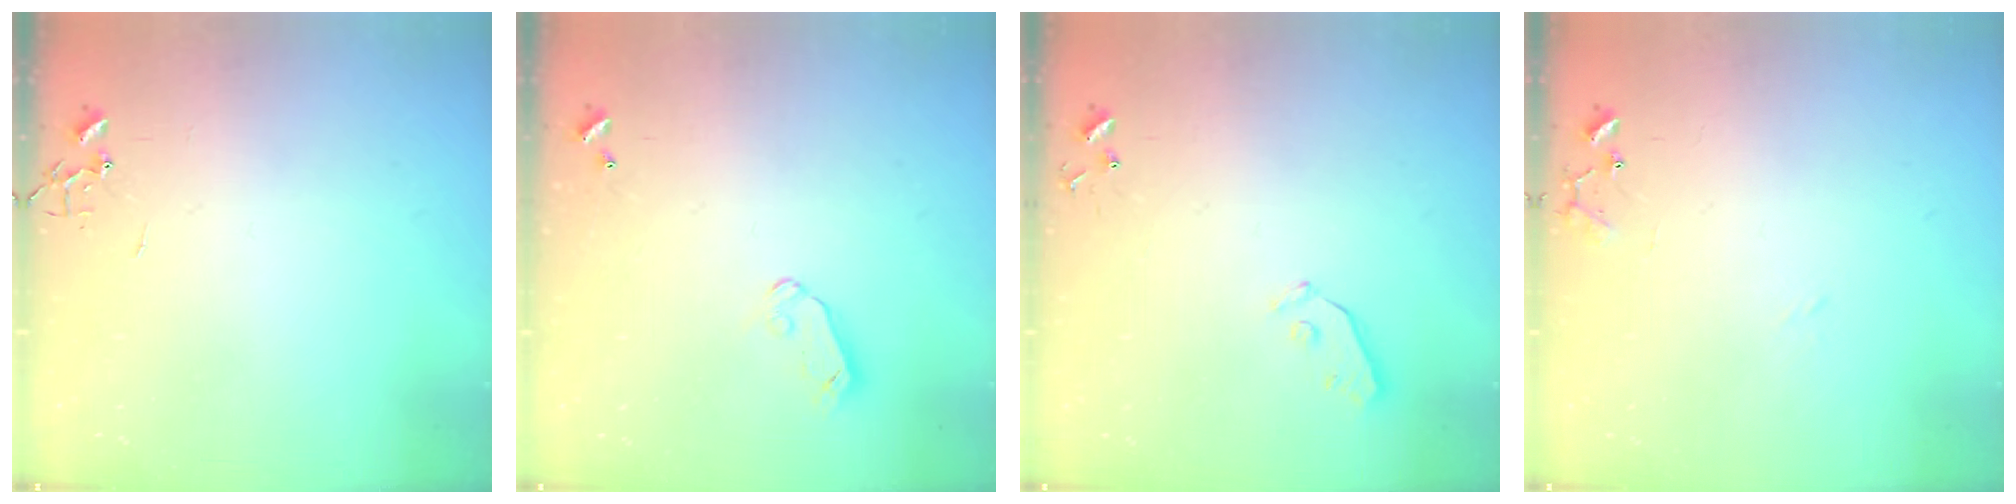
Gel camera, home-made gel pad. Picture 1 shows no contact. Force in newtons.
{"total": 5.4, "press": 5.4, "slide": 0.5}
{"total": 4.0, "press": 4.0, "slide": 0.2}
{"total": 9.5, "press": 9.5, "slide": 0.7}